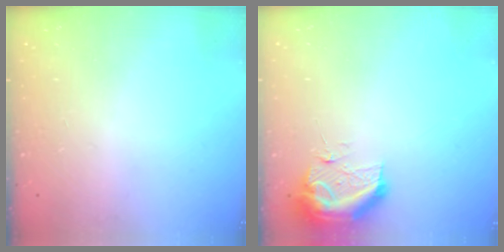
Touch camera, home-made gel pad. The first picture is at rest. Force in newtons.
{"total": 10.3, "press": 10.3, "slide": 0.6}